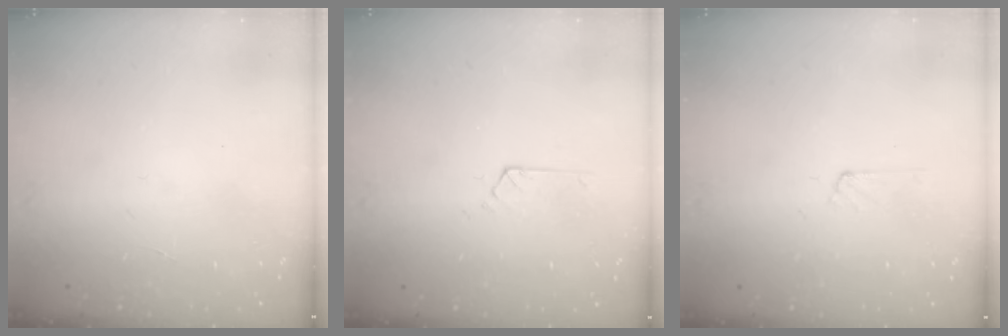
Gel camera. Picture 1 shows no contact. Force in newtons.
{"total": 2.1, "press": 2.0, "slide": 0.3}
{"total": 2.9, "press": 2.9, "slide": 0.3}